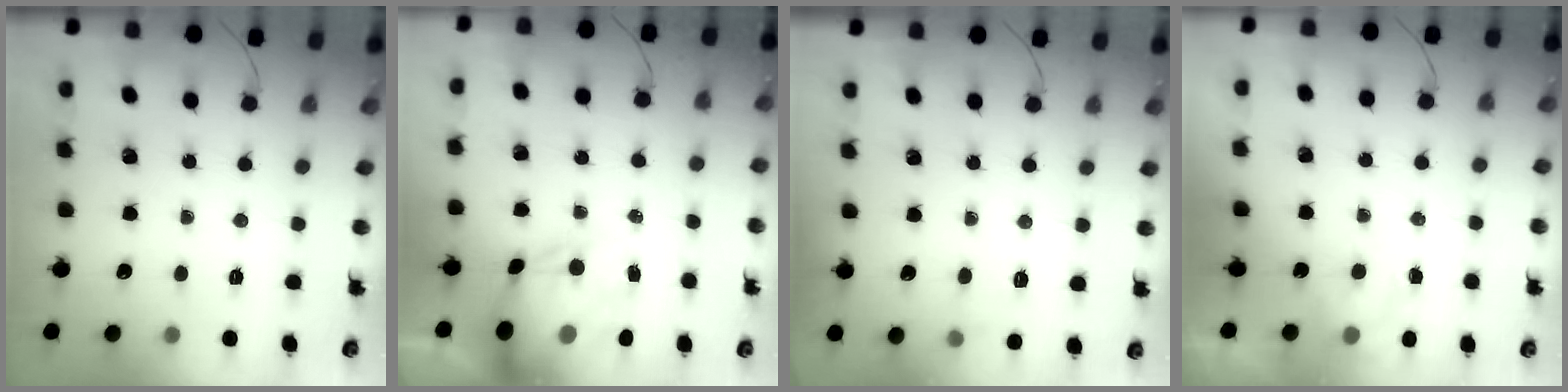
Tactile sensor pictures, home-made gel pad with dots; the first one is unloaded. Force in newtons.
{"total": 12.7, "press": 12.4, "slide": 2.8}
{"total": 6.5, "press": 6.2, "slide": 1.8}
{"total": 3.0, "press": 2.7, "slide": 1.4}